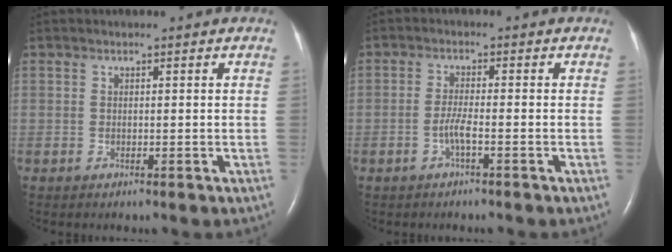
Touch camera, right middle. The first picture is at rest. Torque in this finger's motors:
{"motor_torque": [0.50, -0.16, 0.29, 0.08]}